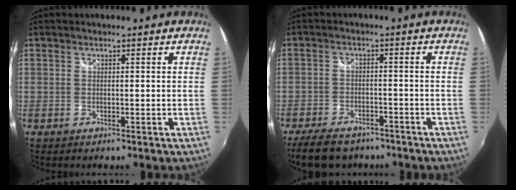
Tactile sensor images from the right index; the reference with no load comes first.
{"total": 11.2, "force": [-8.7, 5.2, 4.6], "torque": [-0.118, -0.005, -0.137]}